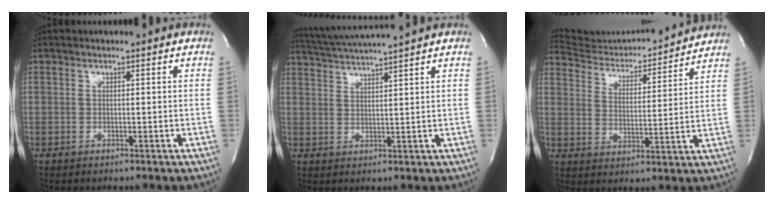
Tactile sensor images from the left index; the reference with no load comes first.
{"total": 8.6, "force": [7.8, -1.9, 3.1], "torque": [-0.061, 0.009, 0.129]}
{"total": 13.8, "force": [13.6, 1.4, 1.6], "torque": [-0.026, -0.007, 0.204]}